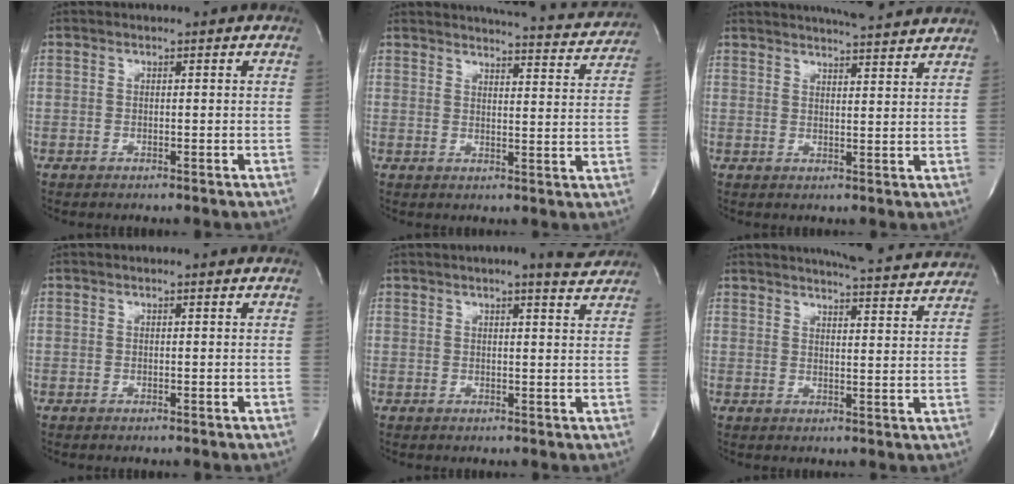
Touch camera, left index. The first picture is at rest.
{"total": 15.2, "force": [14.6, 2.0, 3.6], "torque": [-0.036, -0.044, 0.156]}
{"total": 12.0, "force": [11.1, 0.8, 4.6], "torque": [-0.071, 0.006, 0.137]}
{"total": 0.0}
{"total": 5.4, "force": [4.6, 0.5, 2.7], "torque": [-0.039, 0.000, 0.046]}
{"total": 15.5, "force": [14.7, 1.4, 4.7], "torque": [-0.065, -0.025, 0.169]}